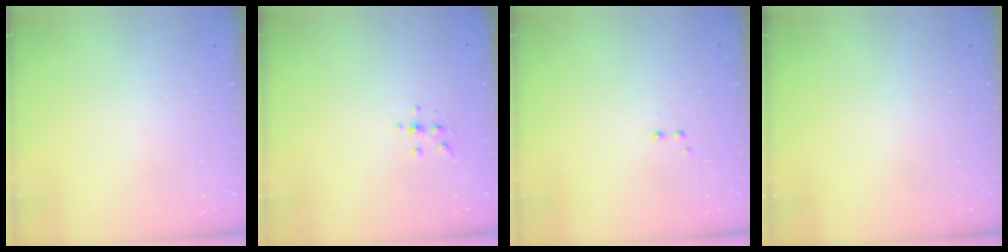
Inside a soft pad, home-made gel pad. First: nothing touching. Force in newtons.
{"total": 3.5, "press": 3.3, "slide": 1.0}
{"total": 1.9, "press": 1.8, "slide": 0.5}
{"total": 0.0}